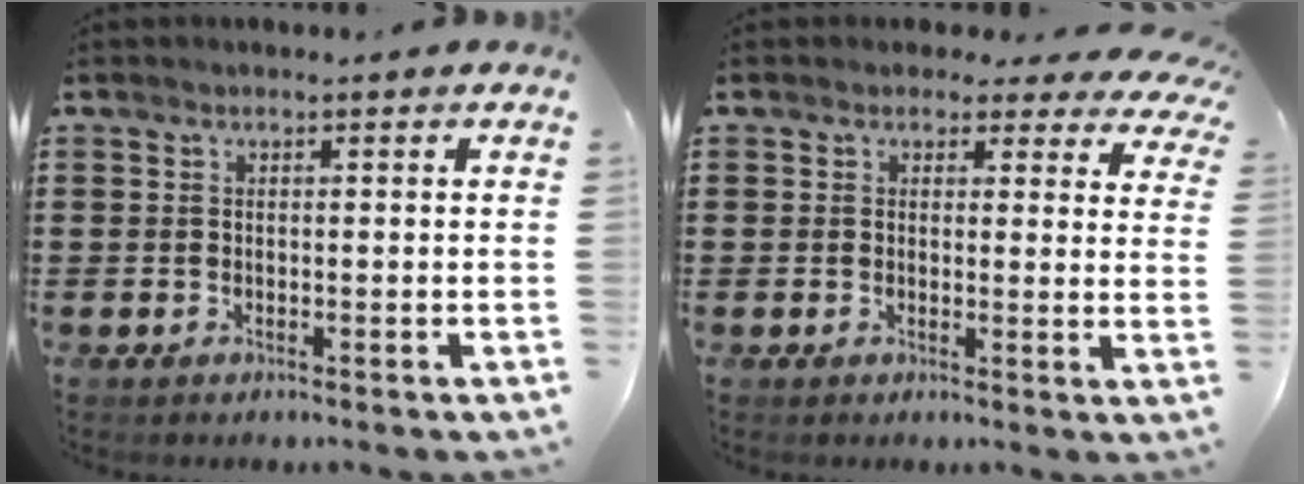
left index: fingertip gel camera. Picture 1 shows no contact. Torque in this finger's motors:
{"motor_torque": [2.14, 0.00, 0.00, -0.13]}